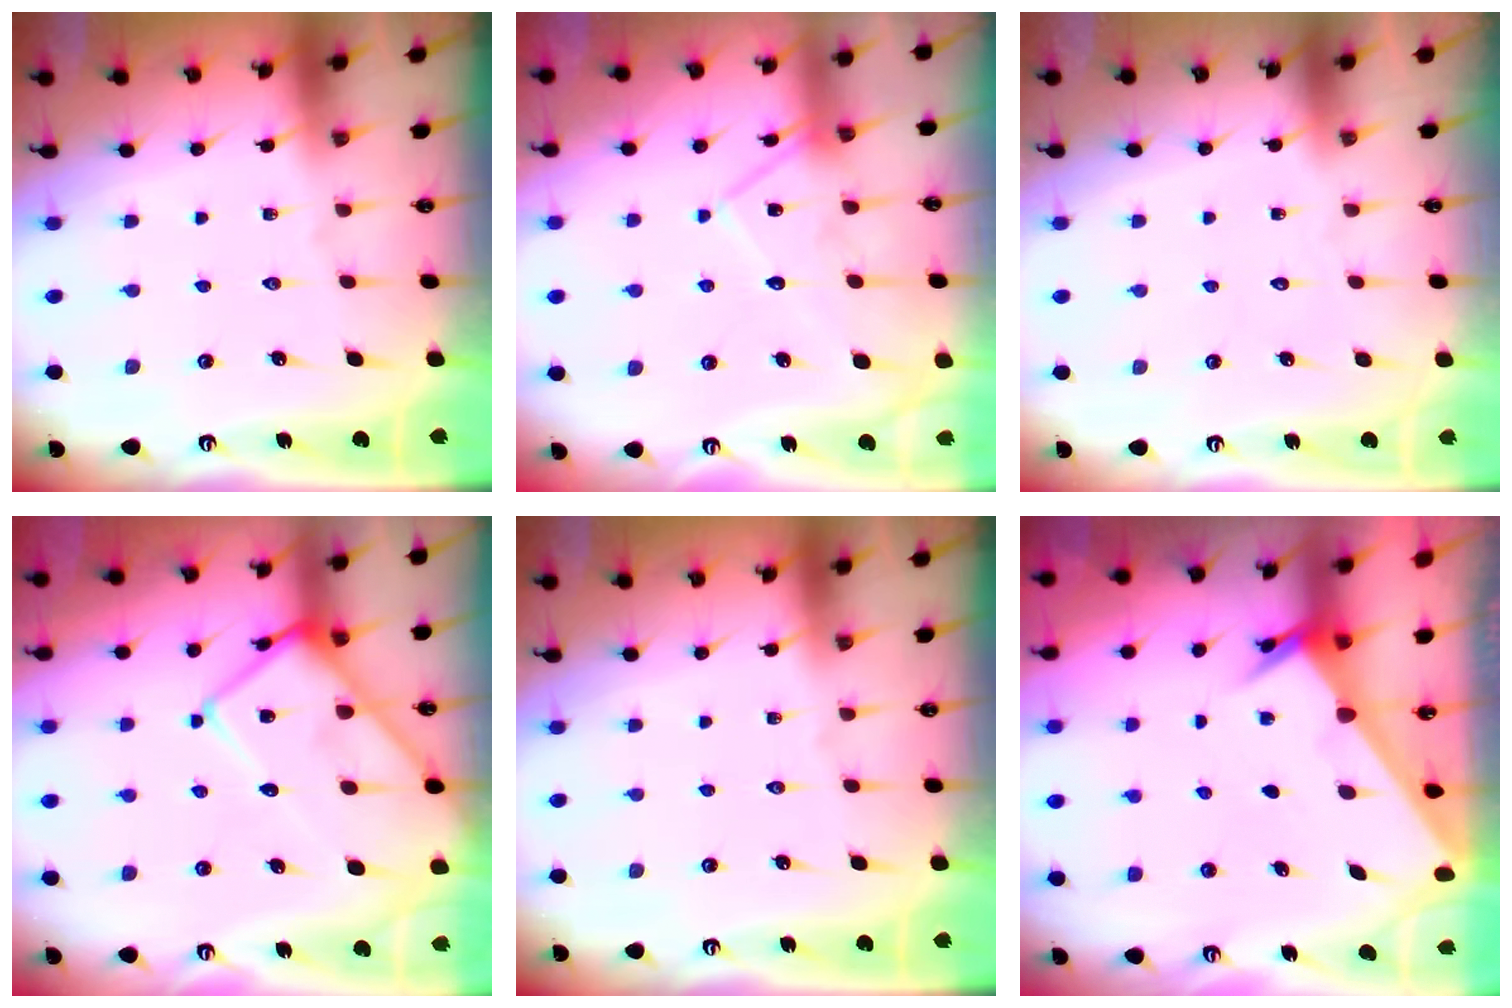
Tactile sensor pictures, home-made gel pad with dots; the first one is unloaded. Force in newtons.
{"total": 13.0, "press": 12.9, "slide": 1.0}
{"total": 1.8, "press": 1.7, "slide": 0.1}
{"total": 15.1, "press": 15.0, "slide": 1.5}
{"total": 0.0}
{"total": 2.6, "press": 2.6, "slide": 0.2}